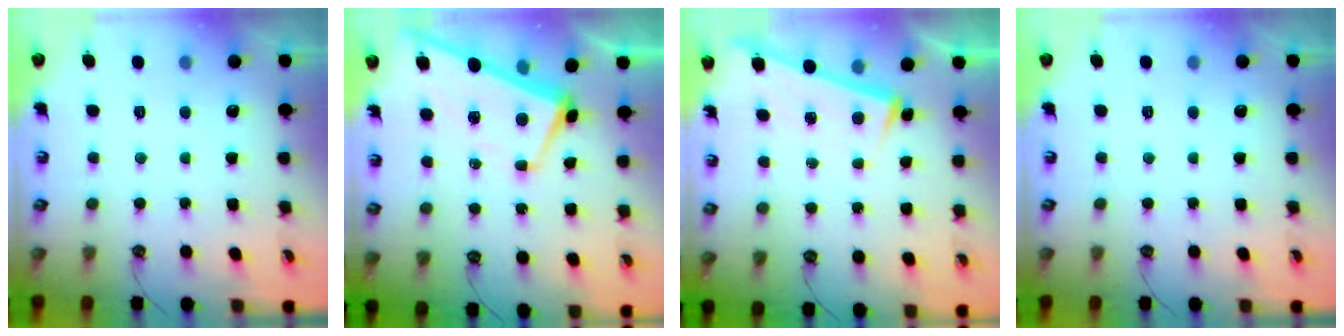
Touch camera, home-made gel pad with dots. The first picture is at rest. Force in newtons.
{"total": 1.9, "press": 1.8, "slide": 0.7}
{"total": 3.3, "press": 3.3, "slide": 0.3}
{"total": 0.0}